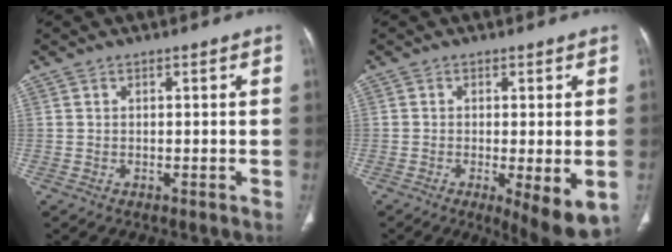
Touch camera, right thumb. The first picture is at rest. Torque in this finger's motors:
{"motor_torque": [-0.16, 0.37, -0.38, 0.01, 0.24]}